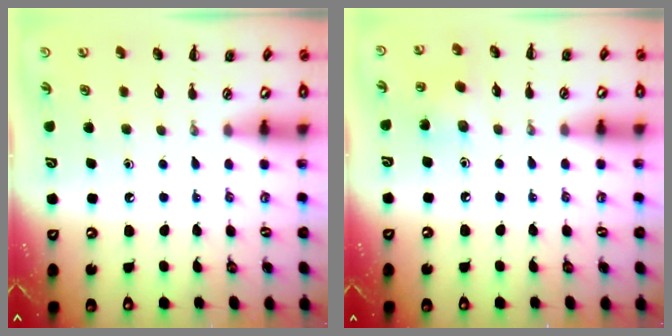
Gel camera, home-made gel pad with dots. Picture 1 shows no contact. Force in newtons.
{"total": 5.0, "press": 4.9, "slide": 1.2}